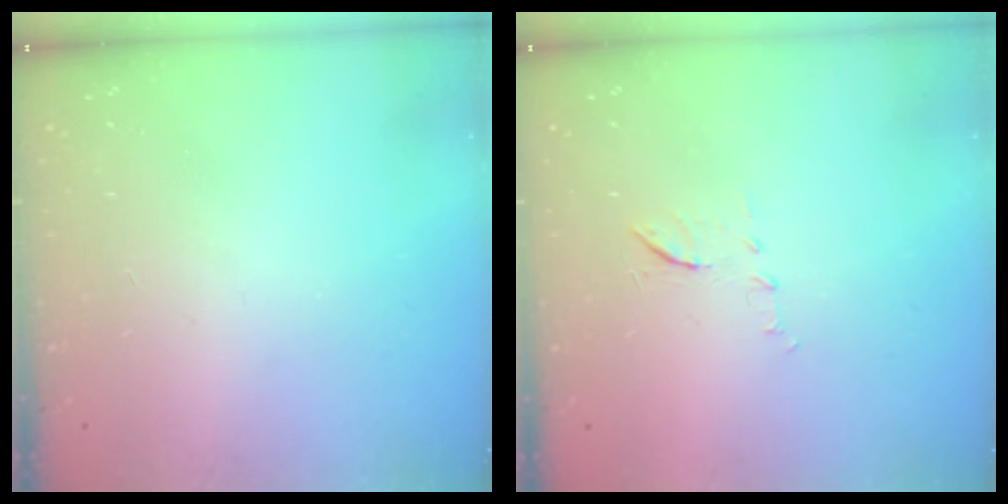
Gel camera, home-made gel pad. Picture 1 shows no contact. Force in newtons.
{"total": 6.1, "press": 5.9, "slide": 1.5}